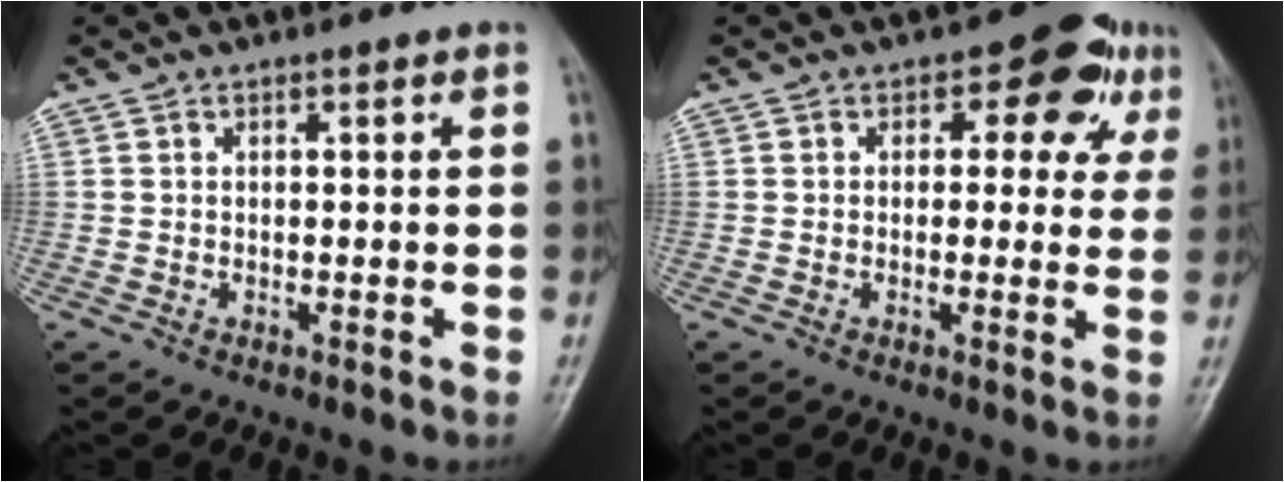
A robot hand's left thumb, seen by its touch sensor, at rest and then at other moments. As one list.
[{"total": 7.8, "force": [3.0, 5.1, 5.0], "torque": [-0.010, 0.000, 0.026]}]